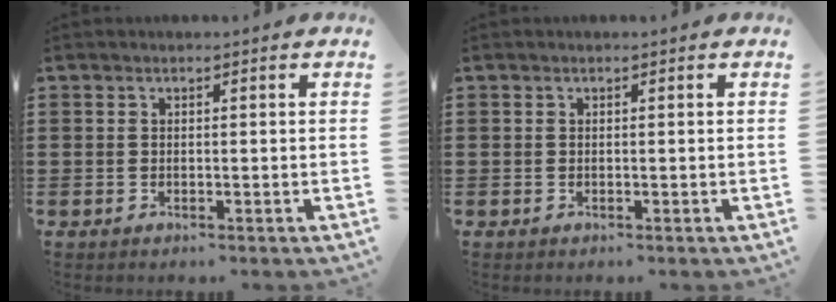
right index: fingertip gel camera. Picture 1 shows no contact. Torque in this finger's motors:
{"motor_torque": [0.33, 1.81, 0.00, 0.00]}